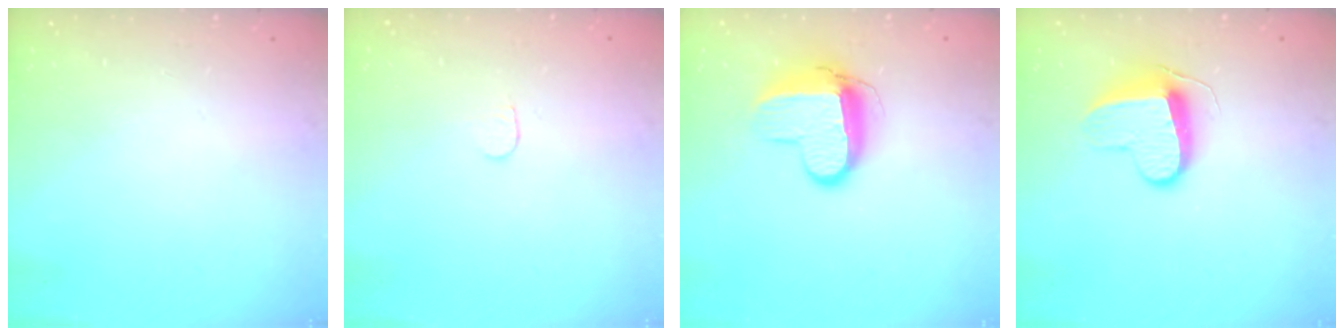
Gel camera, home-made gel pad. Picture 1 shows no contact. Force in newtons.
{"total": 3.7, "press": 3.6, "slide": 0.3}
{"total": 11.1, "press": 11.0, "slide": 0.9}
{"total": 10.2, "press": 10.2, "slide": 0.3}